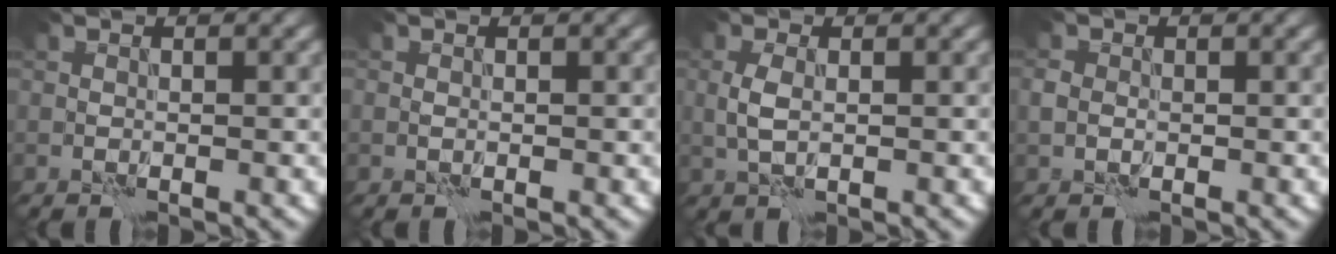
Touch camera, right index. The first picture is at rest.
{"total": 0.0}
{"total": 1.7, "force": [0.2, 0.9, 1.4], "torque": [-0.036, -0.001, 0.005]}
{"total": 1.2, "force": [-0.2, 1.1, 0.5], "torque": [-0.011, -0.001, -0.008]}